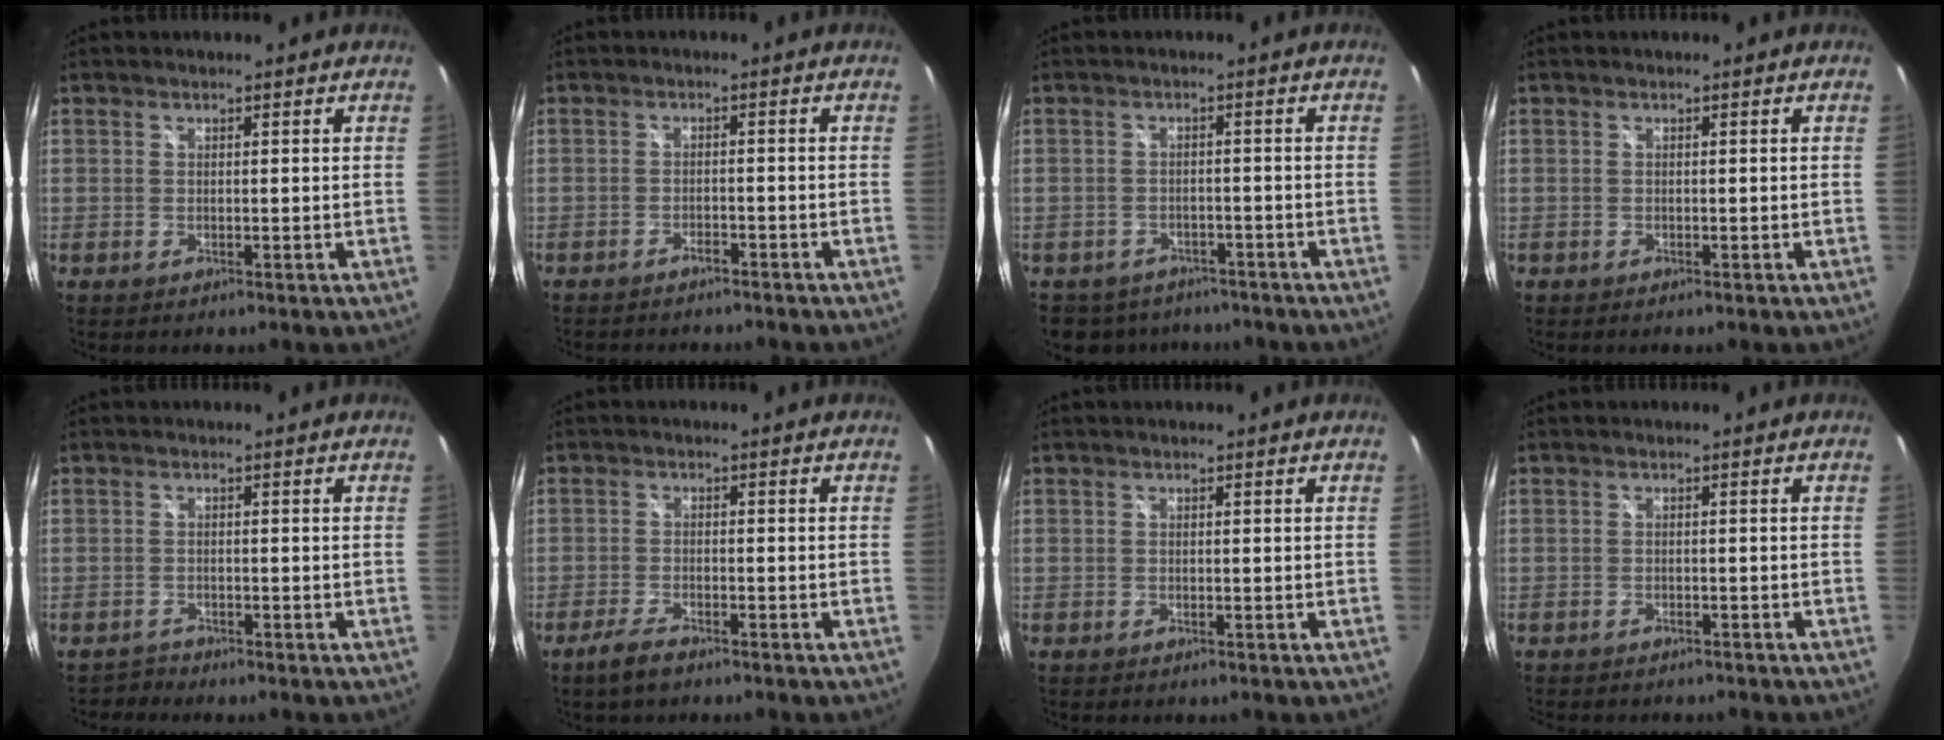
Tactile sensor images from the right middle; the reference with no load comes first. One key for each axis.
{"total": 4.2, "fx": -3.8, "fy": 1.3, "fz": 1.3, "tx": -0.041, "ty": -0.005, "tz": -0.056}
{"total": 8.9, "fx": -7.1, "fy": 5.0, "fz": 2.1, "tx": -0.055, "ty": 0.009, "tz": -0.093}
{"total": 0.0}
{"total": 1.5, "fx": -1.4, "fy": 0.4, "fz": -0.4, "tx": 0.004, "ty": 0.002, "tz": -0.027}
{"total": 3.9, "fx": -3.1, "fy": 0.9, "fz": 2.3, "tx": -0.065, "ty": -0.003, "tz": -0.061}
{"total": 0.0}
{"total": 3.6, "fx": -3.2, "fy": 1.1, "fz": 1.2, "tx": -0.029, "ty": -0.010, "tz": -0.044}